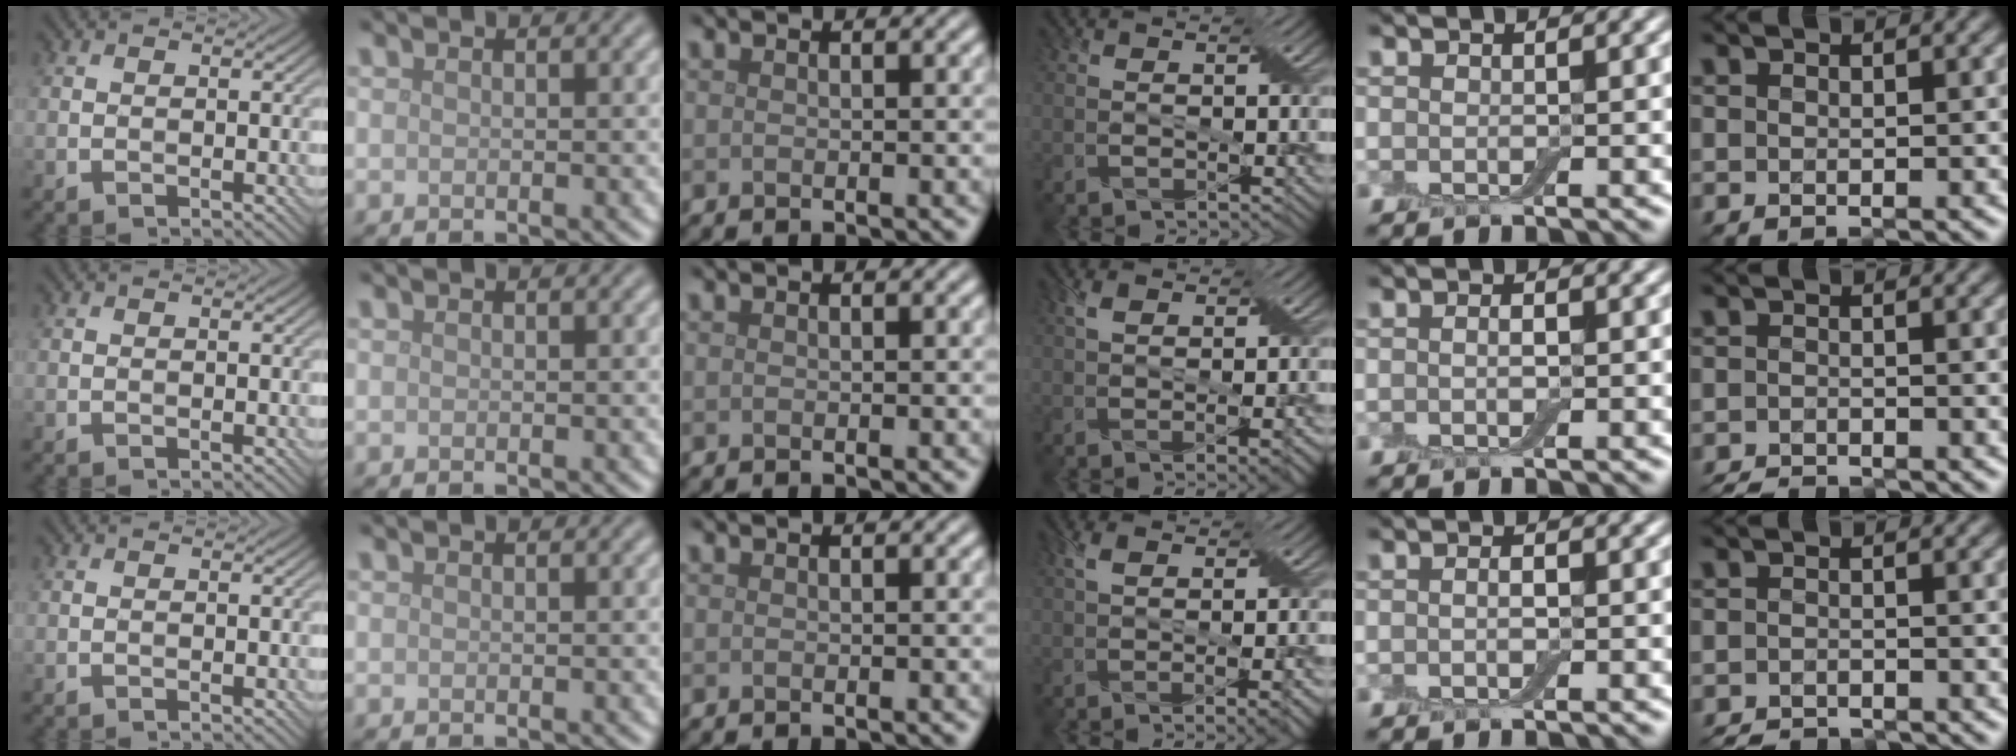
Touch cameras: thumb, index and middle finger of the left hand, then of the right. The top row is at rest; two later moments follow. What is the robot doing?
{"motion": "fold", "object": "bandage"}